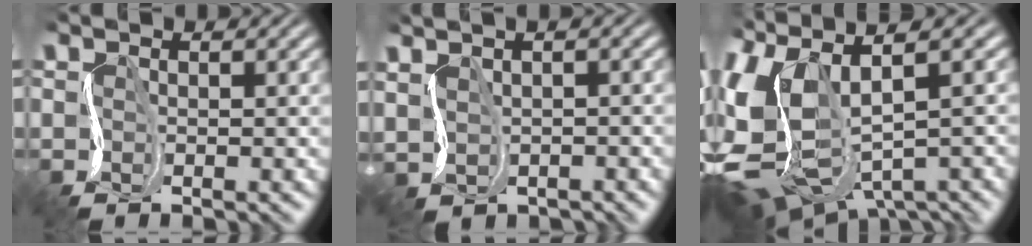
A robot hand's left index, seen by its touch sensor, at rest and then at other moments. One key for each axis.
{"total": 1.0, "fx": -0.1, "fy": -0.7, "fz": -0.6, "tx": 0.000, "ty": -0.014, "tz": 0.012}
{"total": 8.5, "fx": -0.1, "fy": 4.7, "fz": 7.1, "tx": -0.187, "ty": -0.015, "tz": 0.017}